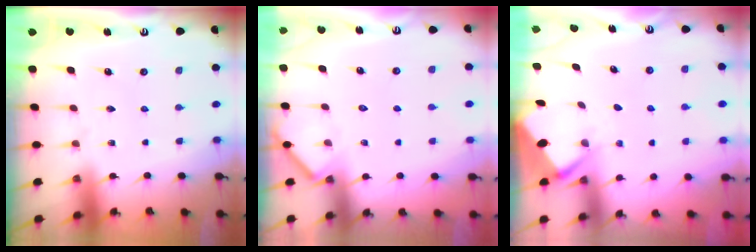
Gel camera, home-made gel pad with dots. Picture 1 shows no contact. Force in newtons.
{"total": 2.8, "press": 2.8, "slide": 0.4}
{"total": 2.6, "press": 2.6, "slide": 0.4}